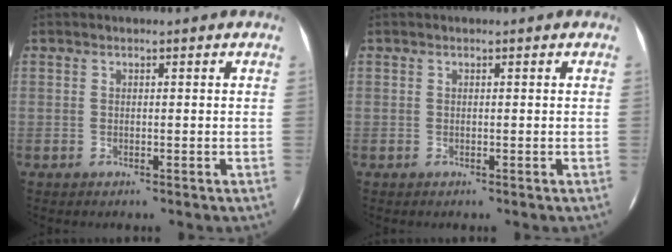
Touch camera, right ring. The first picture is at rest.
{"total": 0.0}